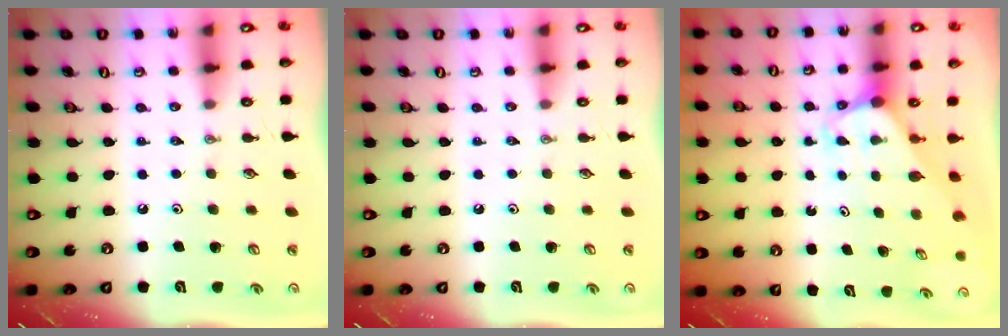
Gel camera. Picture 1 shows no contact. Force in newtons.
{"total": 0.0}
{"total": 3.0, "press": 3.0, "slide": 0.1}